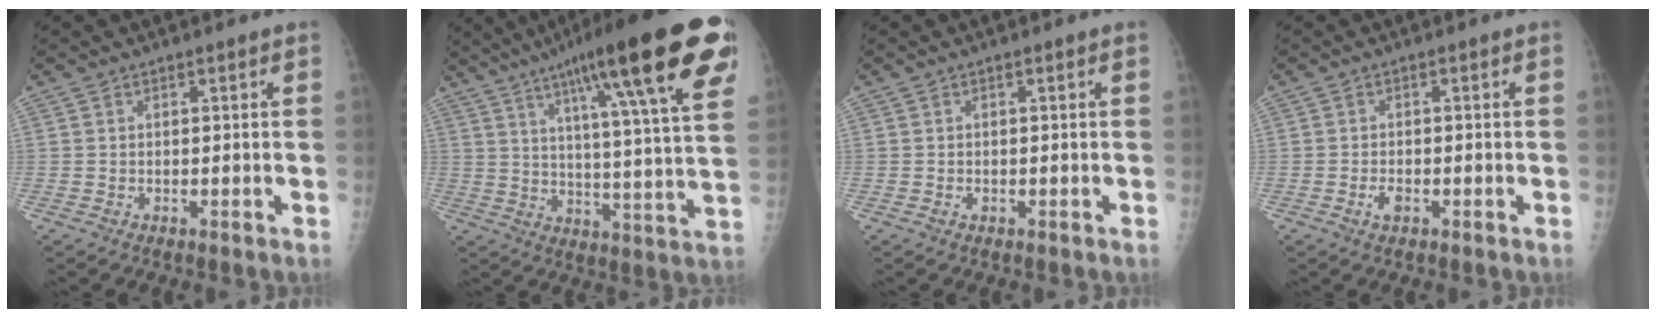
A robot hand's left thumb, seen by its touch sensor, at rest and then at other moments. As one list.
[{"total": 26.6, "force": [14.2, 4.2, 22.2], "torque": [-0.313, -0.023, 0.200]}, {"total": 0.5, "force": [-0.2, 0.4, 0.2], "torque": [-0.001, 0.003, -0.005]}, {"total": 1.8, "force": [-0.9, 1.0, 1.2], "torque": [-0.020, 0.004, -0.018]}]